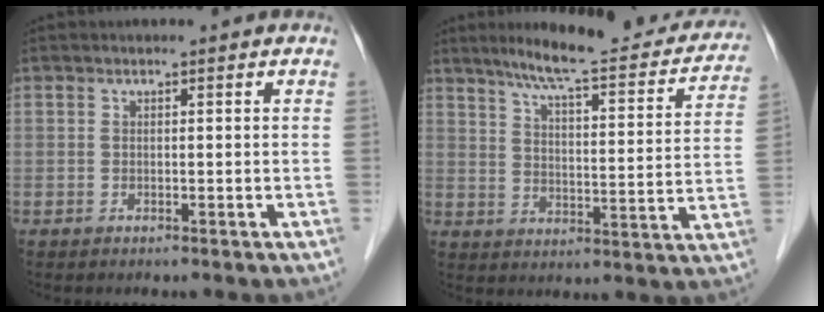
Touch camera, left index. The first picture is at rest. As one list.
[{"total": 19.9, "force": [17.1, 3.1, 9.6], "torque": [-0.126, -0.015, 0.220]}]